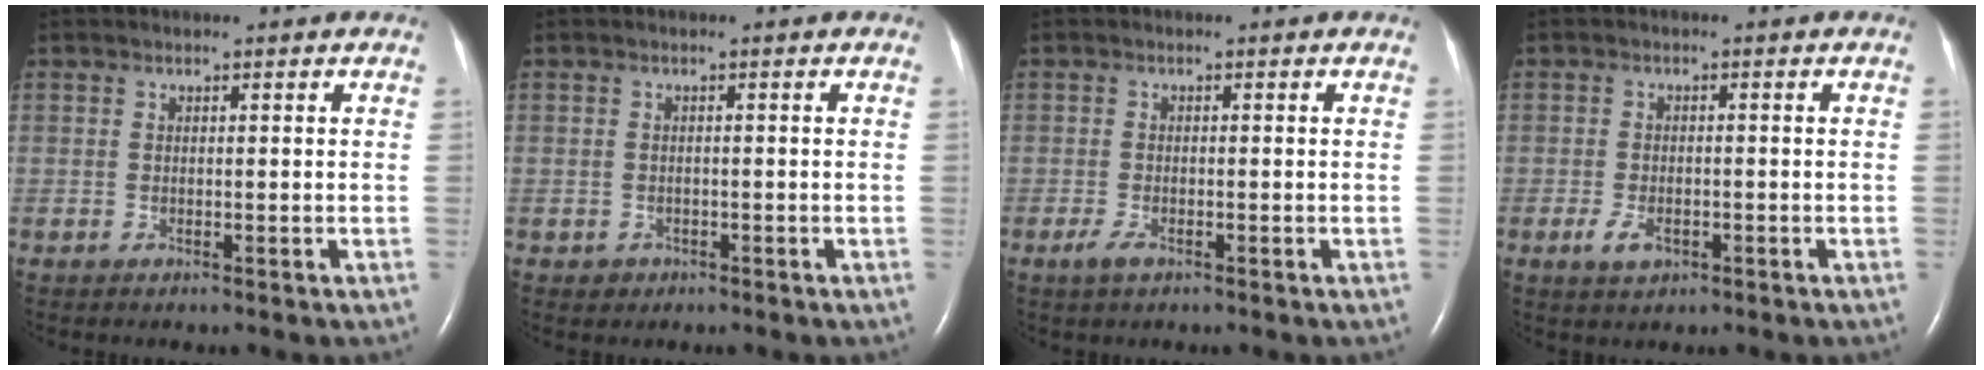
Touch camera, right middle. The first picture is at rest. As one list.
[{"total": 1.2, "force": [-0.6, 1.0, 0.1], "torque": [-0.002, 0.003, -0.007]}, {"total": 1.9, "force": [-1.1, 0.7, 1.4], "torque": [-0.037, -0.003, -0.021]}, {"total": 3.0, "force": [-1.4, 1.6, 2.2], "torque": [-0.048, -0.001, -0.021]}]